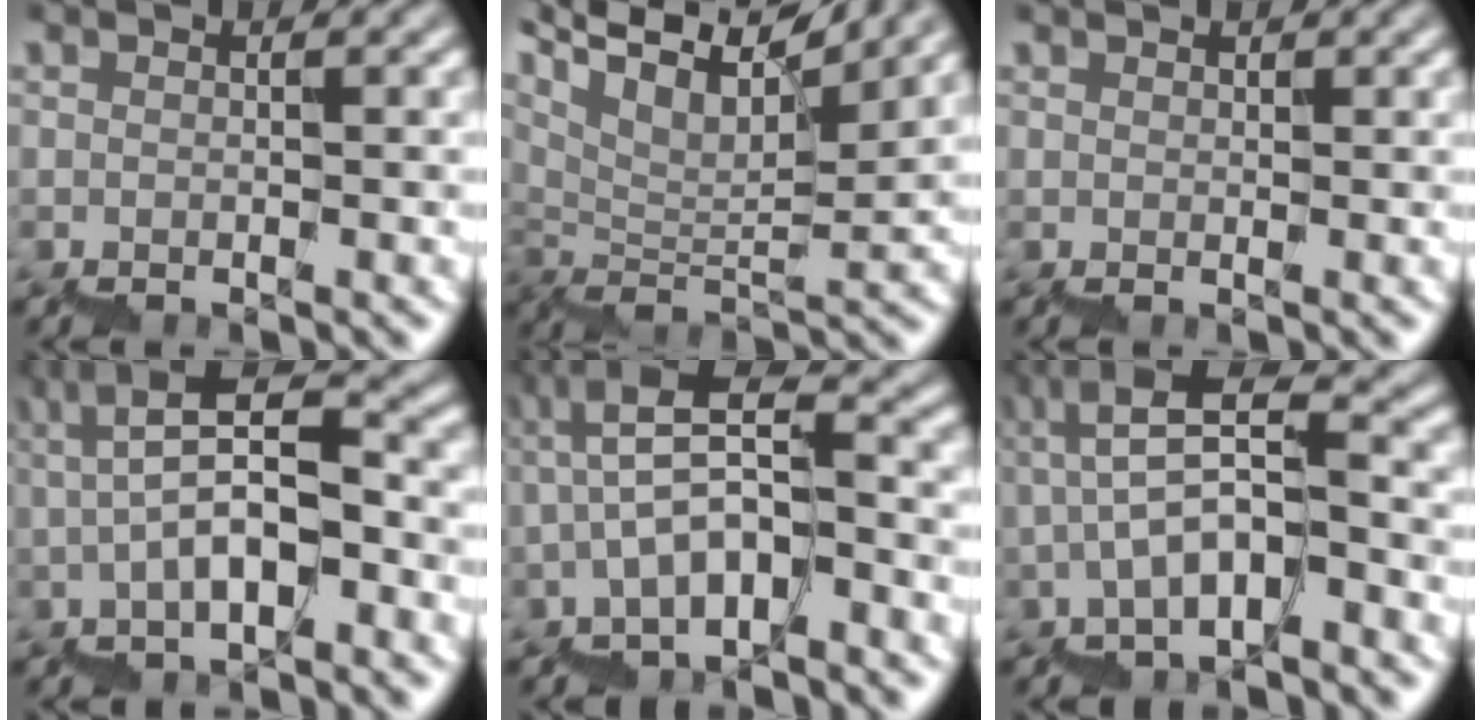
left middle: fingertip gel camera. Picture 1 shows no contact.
{"total": 11.9, "force": [9.6, 2.6, 6.5], "torque": [-0.125, 0.032, 0.149]}
{"total": 0.5, "force": [0.5, 0.0, -0.2], "torque": [0.006, 0.000, 0.009]}
{"total": 5.5, "force": [-1.0, 1.7, 5.2], "torque": [-0.091, 0.029, -0.017]}
{"total": 5.3, "force": [-1.4, 1.7, 4.9], "torque": [-0.086, 0.025, -0.026]}
{"total": 5.3, "force": [-1.1, 1.5, 5.0], "torque": [-0.084, 0.027, -0.020]}